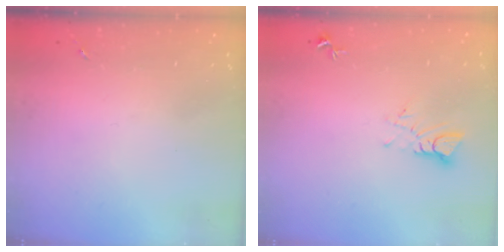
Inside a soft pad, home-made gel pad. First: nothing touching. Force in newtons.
{"total": 4.2, "press": 4.2, "slide": 0.5}